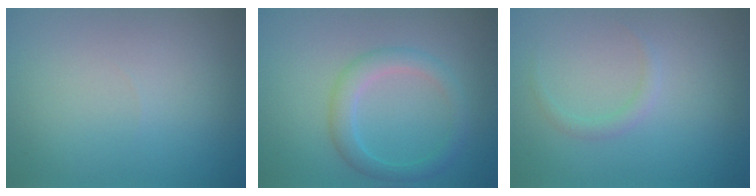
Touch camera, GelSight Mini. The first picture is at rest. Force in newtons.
{"total": 2.8, "press": 2.8, "slide": 0.1}
{"total": 1.0, "press": 1.0, "slide": 0.0}